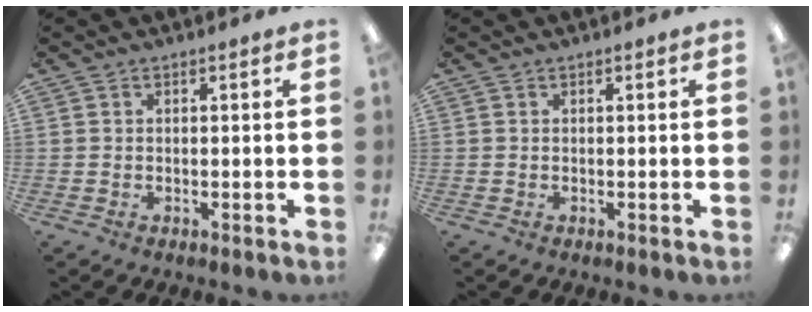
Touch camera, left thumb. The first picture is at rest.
{"total": 0.0}